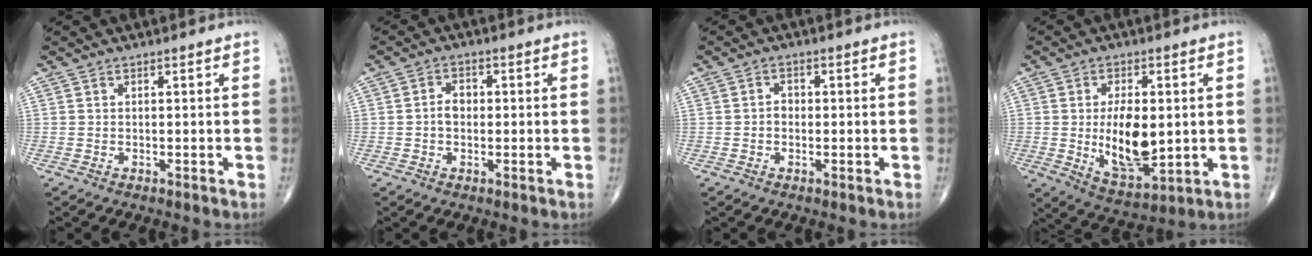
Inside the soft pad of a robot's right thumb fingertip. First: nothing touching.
{"total": 3.5, "force": [-0.2, 2.6, 2.3], "torque": [-0.030, 0.012, -0.009]}
{"total": 2.1, "force": [-0.3, 1.7, 1.2], "torque": [-0.009, 0.008, -0.008]}
{"total": 13.0, "force": [-0.2, 6.6, 11.2], "torque": [-0.170, -0.016, 0.011]}